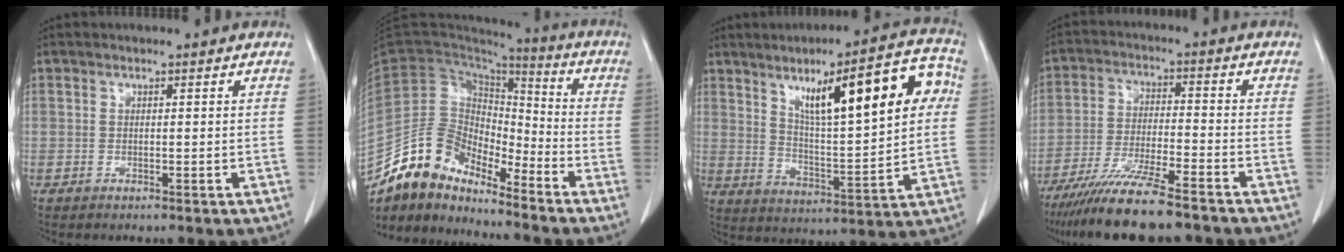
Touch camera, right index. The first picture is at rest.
{"total": 11.4, "force": [-9.9, 4.8, 2.9], "torque": [-0.055, 0.054, -0.189]}
{"total": 18.1, "force": [6.2, 3.3, 16.6], "torque": [-0.237, 0.027, 0.095]}
{"total": 13.3, "force": [-10.6, 1.1, 7.9], "torque": [-0.142, -0.034, -0.181]}